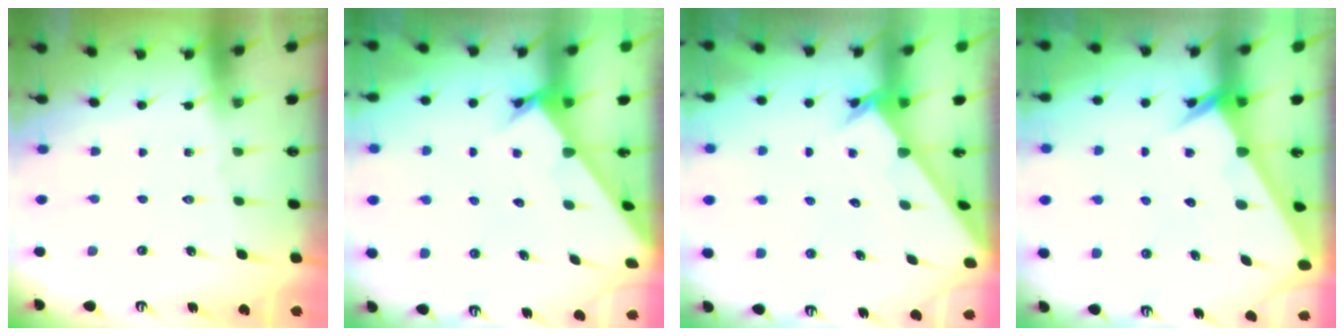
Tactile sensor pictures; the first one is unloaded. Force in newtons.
{"total": 2.1, "press": 2.1, "slide": 0.1}
{"total": 2.4, "press": 2.4, "slide": 0.2}
{"total": 3.2, "press": 3.2, "slide": 0.1}